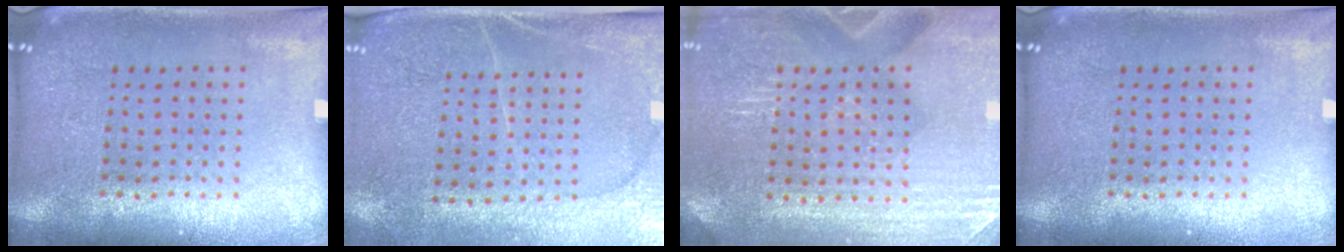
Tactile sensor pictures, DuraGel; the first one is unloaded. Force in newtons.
{"total": 3.0, "press": 2.8, "slide": 1.2}
{"total": 3.0, "press": 3.0, "slide": 0.2}
{"total": 0.0}